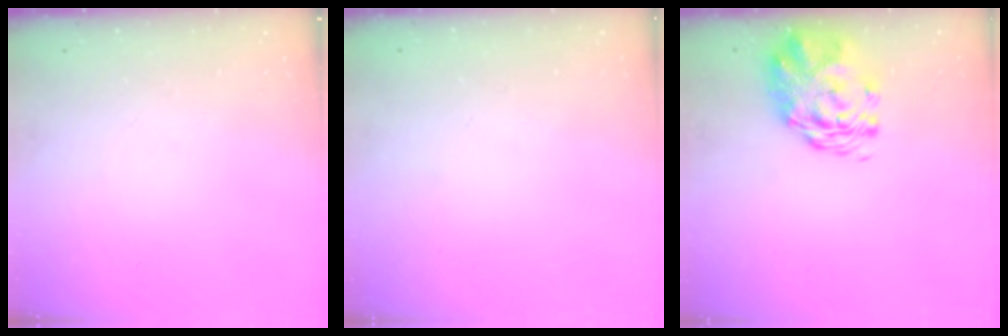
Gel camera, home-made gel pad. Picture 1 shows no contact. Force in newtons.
{"total": 1.8, "press": 1.8, "slide": 0.2}
{"total": 2.9, "press": 2.7, "slide": 1.0}